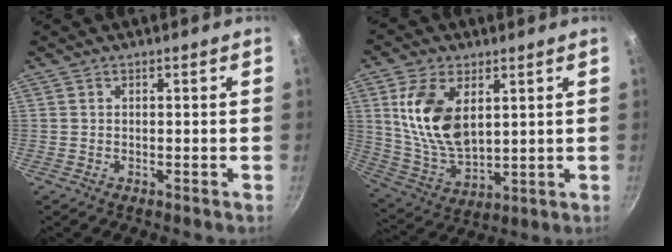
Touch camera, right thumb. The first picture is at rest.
{"total": 14.7, "force": [4.1, 8.3, 11.4], "torque": [-0.205, -0.028, 0.093]}